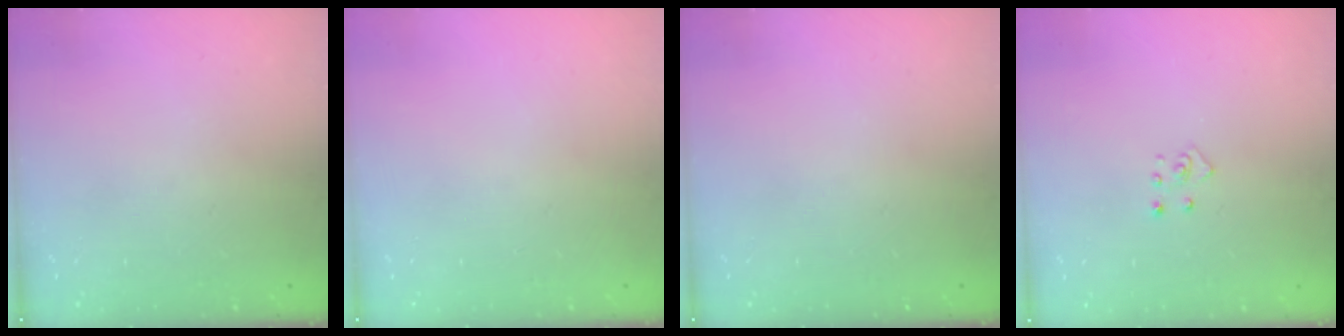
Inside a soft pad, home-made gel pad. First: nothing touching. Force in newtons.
{"total": 0.0}
{"total": 0.0}
{"total": 2.8, "press": 2.8, "slide": 0.3}